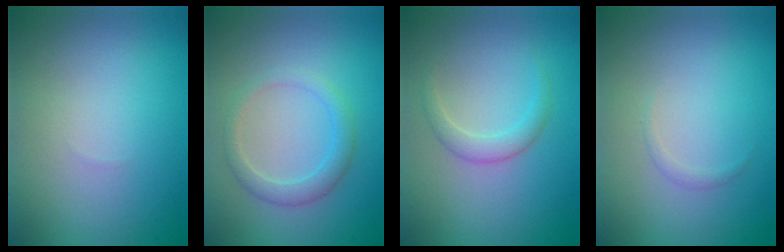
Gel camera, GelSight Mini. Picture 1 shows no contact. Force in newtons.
{"total": 2.2, "press": 2.2, "slide": 0.0}
{"total": 1.7, "press": 1.7, "slide": 0.1}
{"total": 0.5, "press": 0.5, "slide": 0.0}